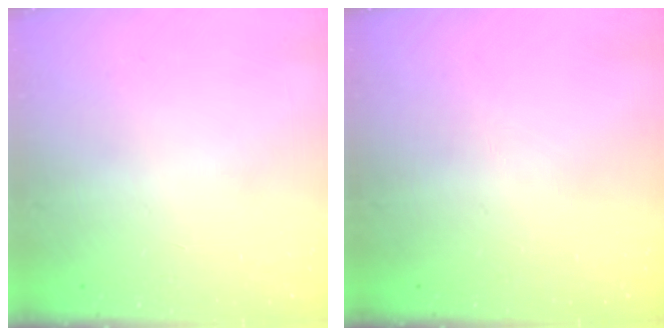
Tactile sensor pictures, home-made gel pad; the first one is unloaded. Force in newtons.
{"total": 0.0}